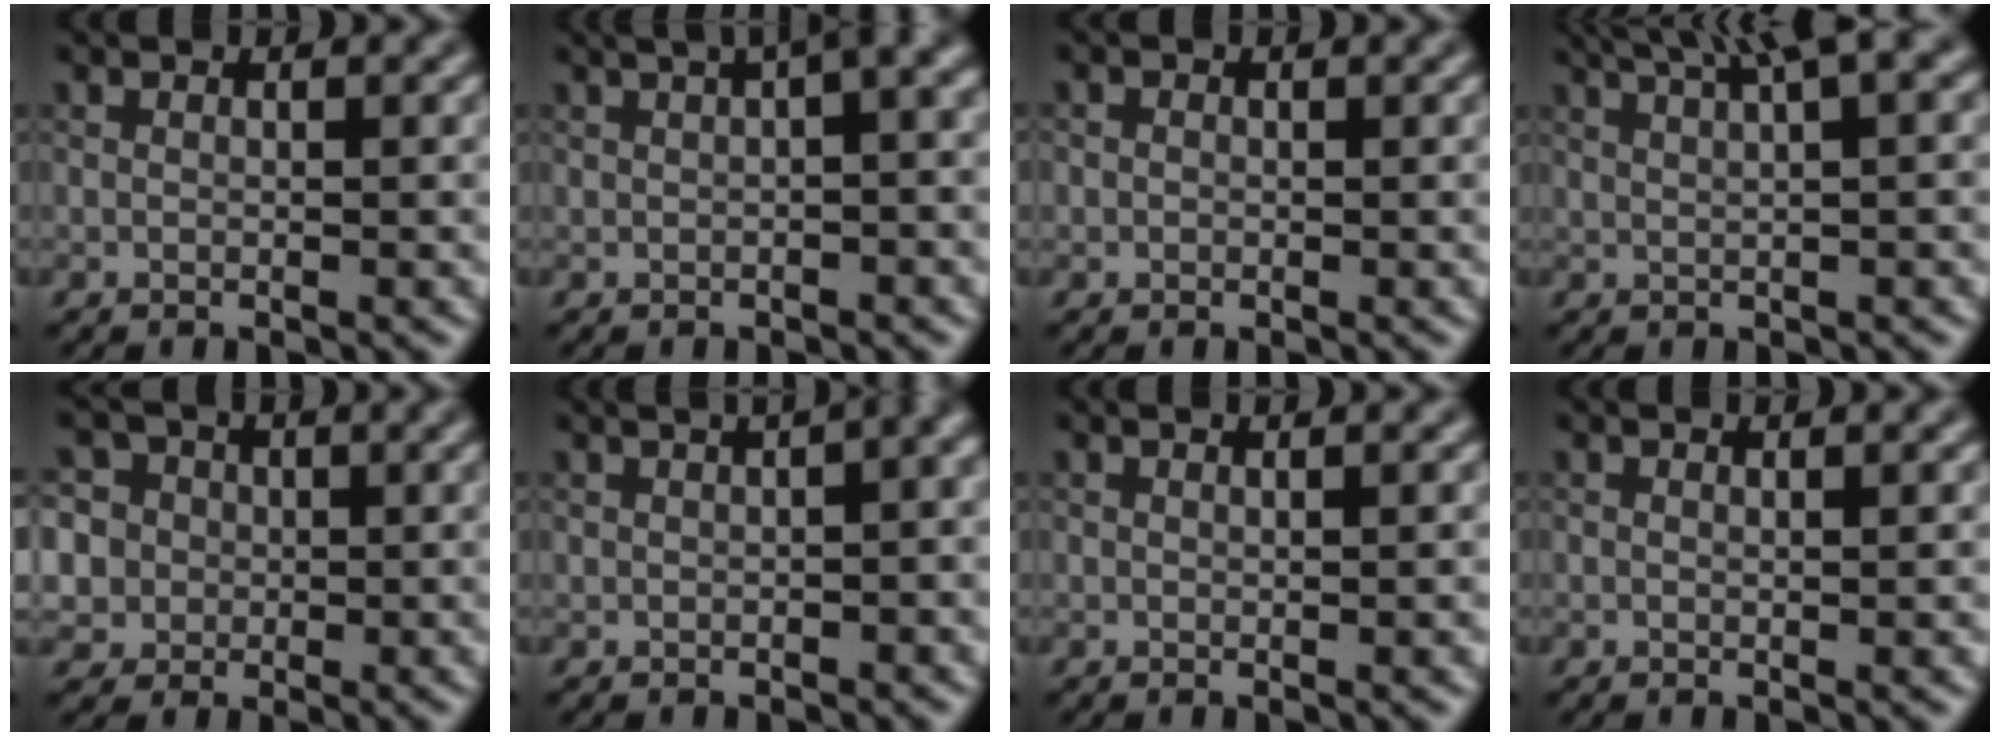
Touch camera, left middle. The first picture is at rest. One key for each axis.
{"total": 7.5, "fx": 3.3, "fy": 2.6, "fz": 6.2, "tx": -0.069, "ty": 0.038, "tz": 0.044}
{"total": 0.6, "fx": 0.1, "fy": 0.5, "fz": 0.1, "tx": -0.008, "ty": 0.005, "tz": 0.001}
{"total": 5.9, "fx": 3.9, "fy": 0.8, "fz": 4.4, "tx": -0.060, "ty": 0.027, "tz": 0.057}
{"total": 7.4, "fx": 2.1, "fy": 6.7, "fz": 2.3, "tx": -0.072, "ty": 0.033, "tz": 0.028}
{"total": 13.2, "fx": 5.0, "fy": 6.2, "fz": 10.5, "tx": -0.100, "ty": 0.073, "tz": 0.066}
{"total": 1.3, "fx": 0.5, "fy": 0.5, "fz": 1.1, "tx": -0.008, "ty": 0.006, "tz": -0.004}
{"total": 1.0, "fx": 0.3, "fy": 0.3, "fz": 0.9, "tx": -0.010, "ty": 0.005, "tz": 0.000}